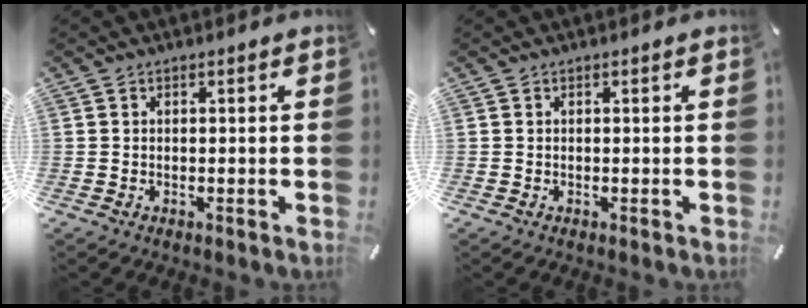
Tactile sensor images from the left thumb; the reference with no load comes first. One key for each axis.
{"total": 0.0}